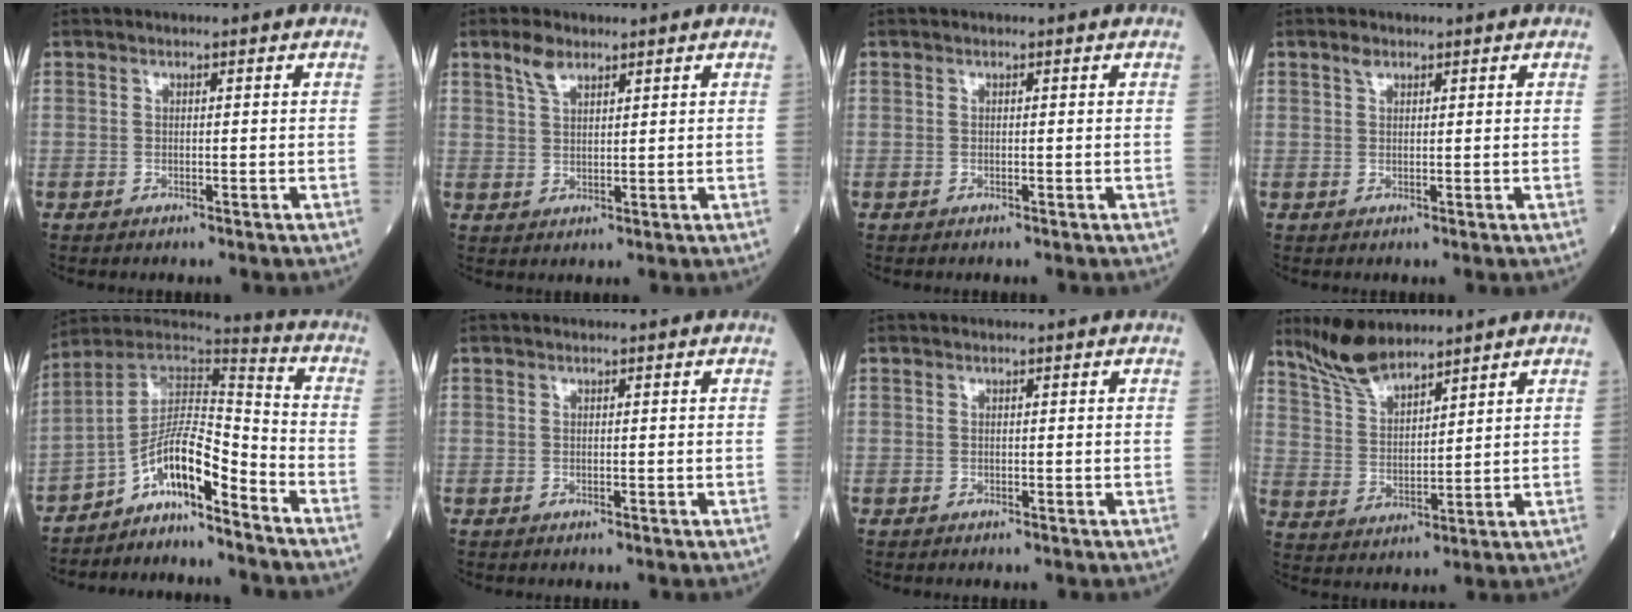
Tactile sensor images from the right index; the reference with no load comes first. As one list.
[{"total": 3.4, "force": [2.4, 1.3, 1.9], "torque": [-0.042, 0.007, 0.050]}, {"total": 0.0}, {"total": 1.2, "force": [0.8, 0.7, 0.6], "torque": [-0.012, 0.003, 0.015]}, {"total": 11.2, "force": [-7.6, 1.9, 8.0], "torque": [-0.139, 0.032, -0.135]}, {"total": 0.0}, {"total": 0.0}, {"total": 8.1, "force": [7.3, 1.7, 3.2], "torque": [-0.071, 0.003, 0.151]}]